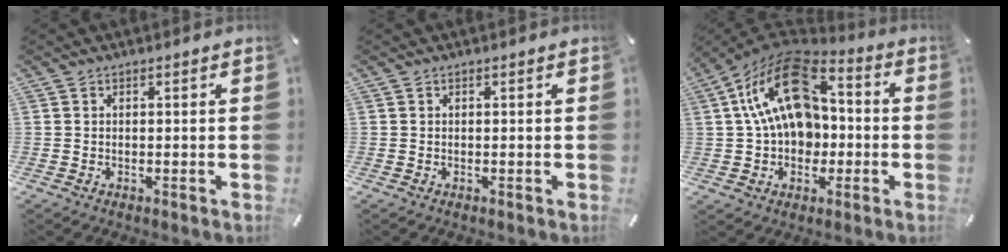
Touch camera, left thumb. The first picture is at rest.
{"total": 0.0}
{"total": 20.0, "force": [3.1, 14.5, 13.4], "torque": [-0.247, -0.006, 0.053]}